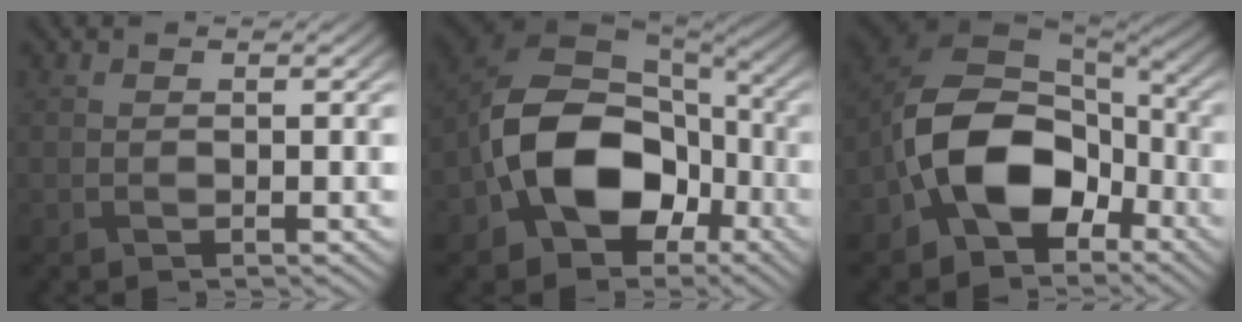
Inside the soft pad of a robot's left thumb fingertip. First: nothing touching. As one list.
[{"total": 14.6, "force": [-4.4, 10.5, 9.1], "torque": [-0.181, -0.018, -0.094]}, {"total": 13.2, "force": [-4.8, 9.0, 8.4], "torque": [-0.156, -0.003, -0.108]}]